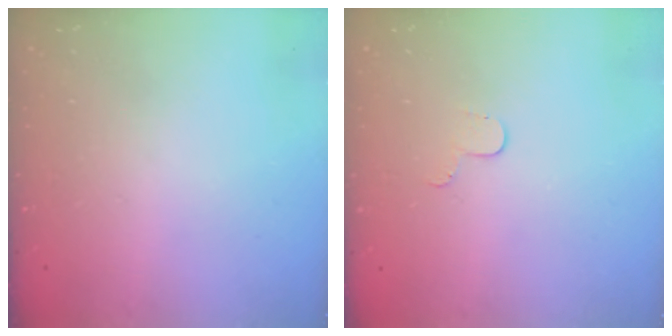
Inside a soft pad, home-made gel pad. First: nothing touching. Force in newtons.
{"total": 3.5, "press": 3.5, "slide": 0.4}